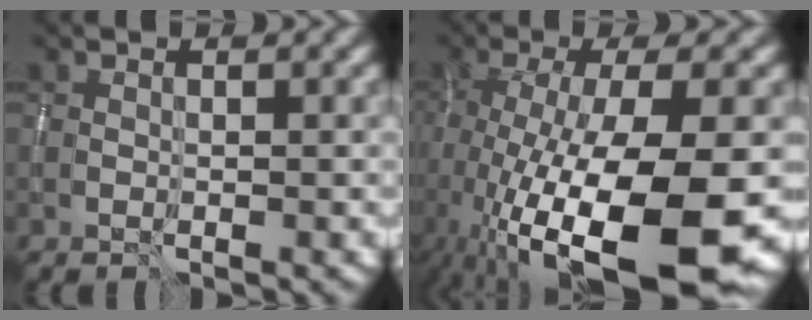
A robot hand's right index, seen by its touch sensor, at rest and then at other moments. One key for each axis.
{"total": 15.3, "fx": -5.1, "fy": 5.0, "fz": 13.5, "tx": -0.221, "ty": -0.030, "tz": -0.071}